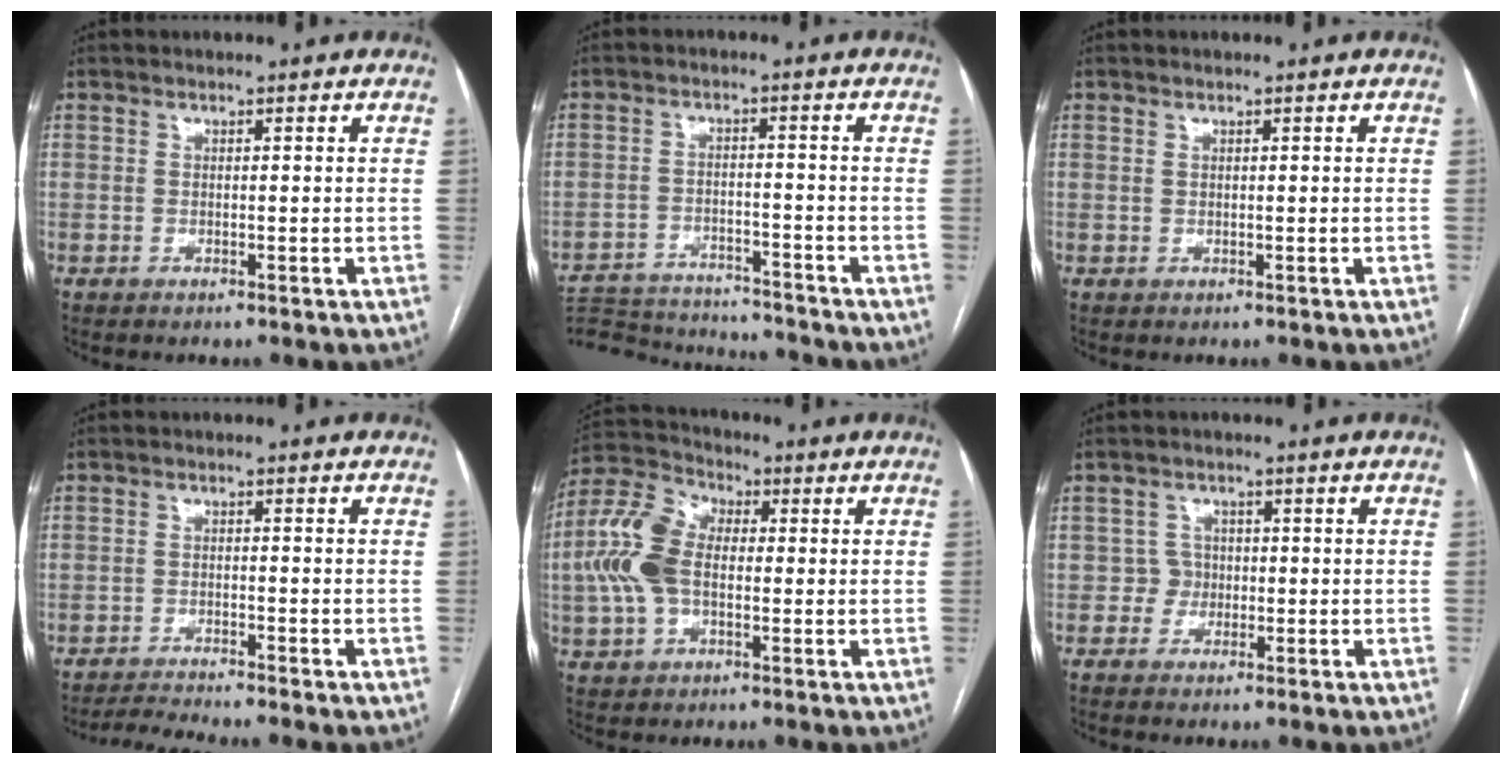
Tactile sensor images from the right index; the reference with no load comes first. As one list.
[{"total": 16.4, "force": [-15.5, 2.4, 4.6], "torque": [-0.103, -0.006, -0.231]}, {"total": 0.0}, {"total": 4.4, "force": [-4.0, -1.5, 1.0], "torque": [-0.021, -0.018, -0.072]}, {"total": 10.9, "force": [-0.3, 6.7, 8.6], "torque": [-0.216, 0.033, -0.010]}, {"total": 2.1, "force": [-0.4, 2.0, -0.1], "torque": [0.013, 0.011, -0.012]}]